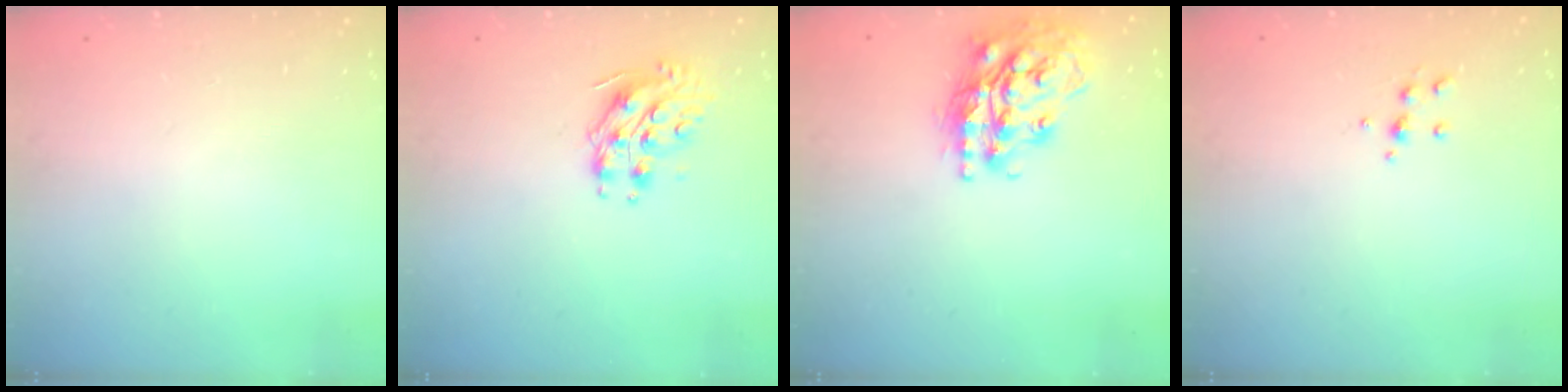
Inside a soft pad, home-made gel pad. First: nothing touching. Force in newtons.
{"total": 9.0, "press": 9.0, "slide": 0.4}
{"total": 19.3, "press": 19.3, "slide": 1.4}
{"total": 5.8, "press": 5.7, "slide": 0.8}